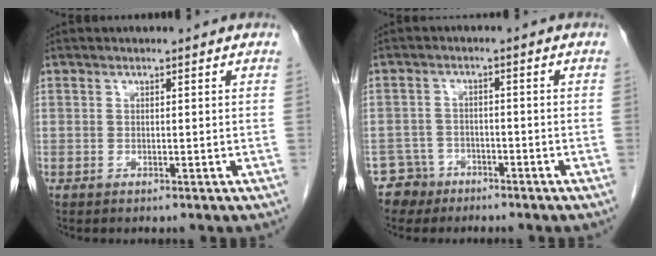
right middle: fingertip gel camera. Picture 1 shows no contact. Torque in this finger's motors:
{"motor_torque": [1.03, -1.11, 0.20, 0.00]}